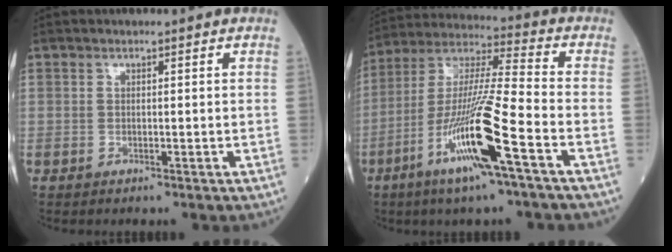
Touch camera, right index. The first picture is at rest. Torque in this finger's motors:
{"motor_torque": [1.78, -0.36, 1.05, 0.21]}